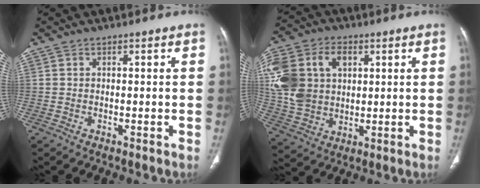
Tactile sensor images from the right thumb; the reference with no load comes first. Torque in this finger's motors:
{"motor_torque": [2.04, 1.93, 1.32, 0.00, 0.20]}